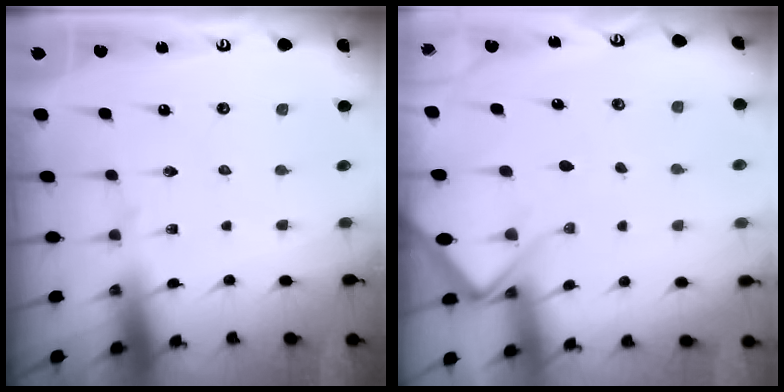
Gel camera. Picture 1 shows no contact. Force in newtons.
{"total": 8.7, "press": 8.6, "slide": 1.1}